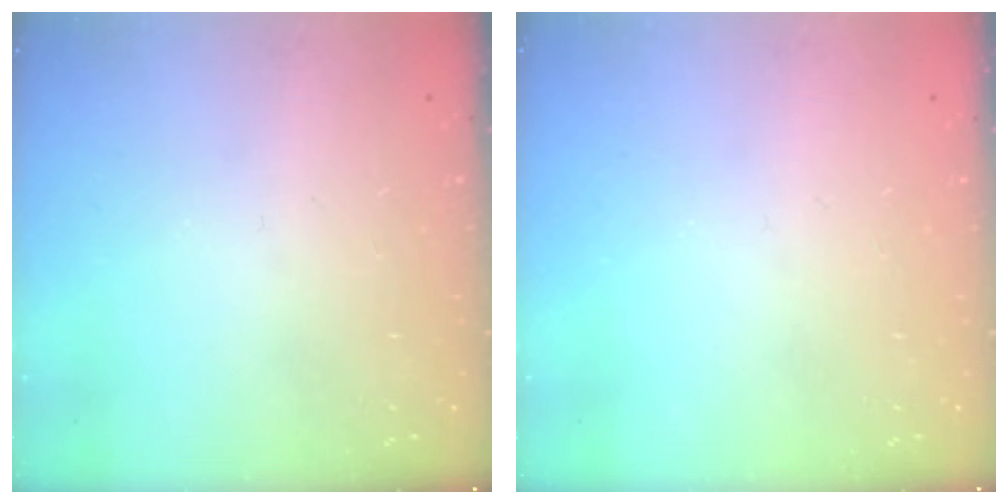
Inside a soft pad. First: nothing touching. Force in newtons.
{"total": 0.0}